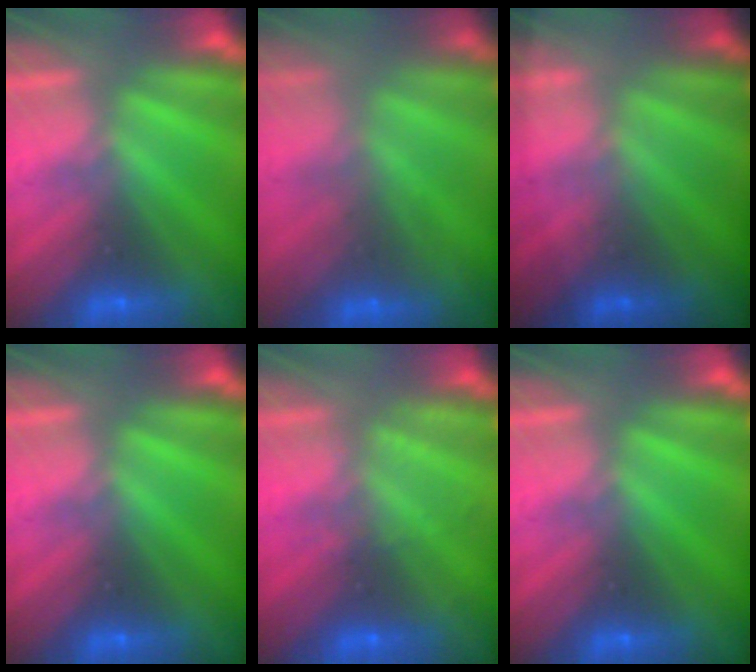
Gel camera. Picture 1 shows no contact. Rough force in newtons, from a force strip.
{"total": 7.4}
{"total": 1.9}
{"total": 0.0}
{"total": 1.7}
{"total": 0.0}